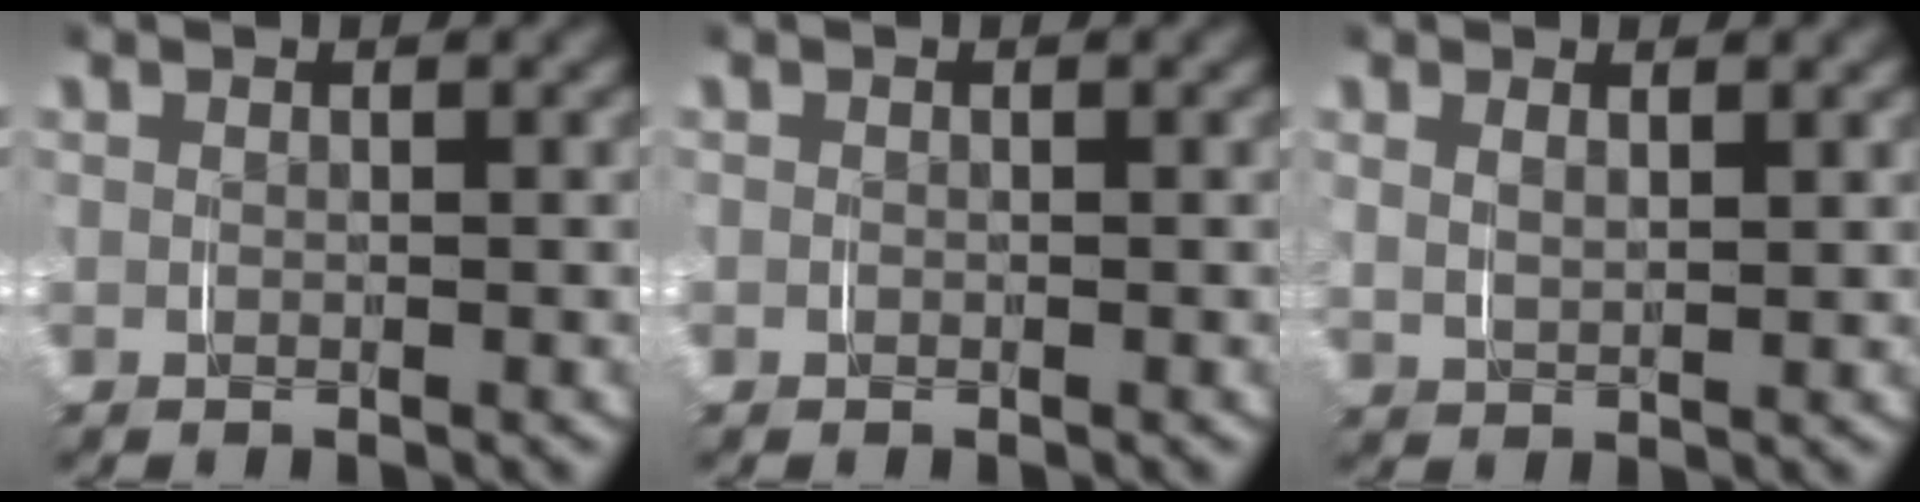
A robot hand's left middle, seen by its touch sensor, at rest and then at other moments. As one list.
[{"total": 0.0}, {"total": 1.6, "force": [1.1, 0.6, 1.0], "torque": [-0.023, -0.004, 0.026]}]